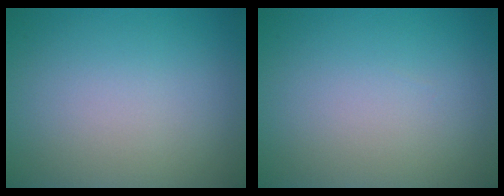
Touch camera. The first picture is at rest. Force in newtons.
{"total": 0.0}